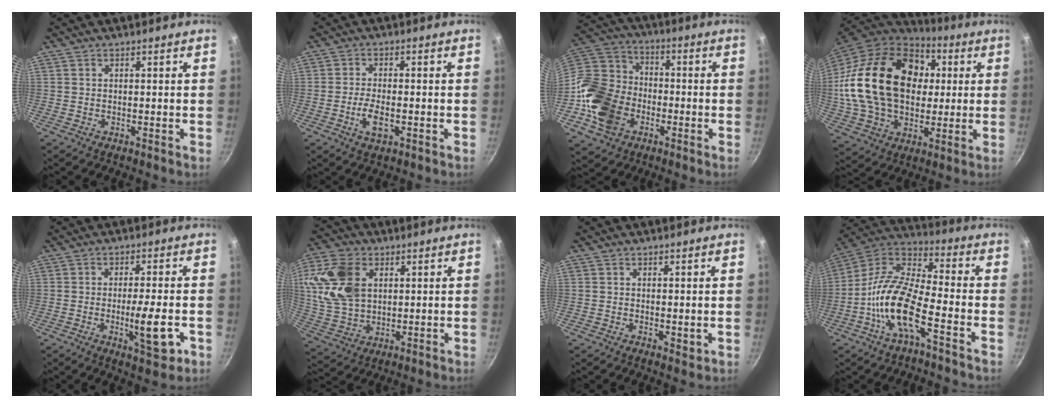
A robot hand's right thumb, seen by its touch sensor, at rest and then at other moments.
{"total": 4.7, "force": [-1.4, 2.1, 4.0], "torque": [-0.079, 0.006, -0.027]}
{"total": 19.0, "force": [-6.1, 14.8, 10.3], "torque": [-0.199, 0.045, -0.120]}
{"total": 28.6, "force": [4.2, 20.0, 20.0], "torque": [-0.348, 0.019, 0.080]}
{"total": 8.5, "force": [-2.3, 1.8, 7.9], "torque": [-0.110, 0.002, -0.032]}
{"total": 14.2, "force": [3.9, 9.8, 9.5], "torque": [-0.167, -0.010, 0.080]}
{"total": 1.4, "force": [0.3, 0.8, 1.1], "torque": [-0.016, -0.005, 0.003]}
{"total": 14.6, "force": [-5.8, 4.8, 12.4], "torque": [-0.243, 0.049, -0.132]}